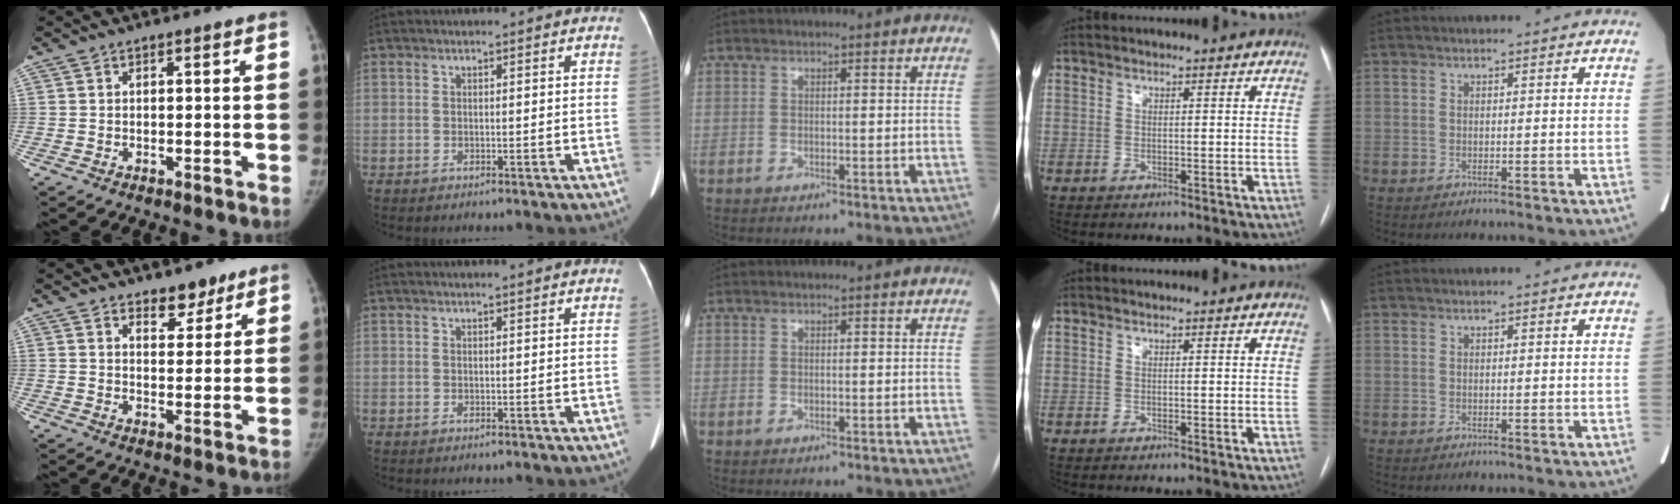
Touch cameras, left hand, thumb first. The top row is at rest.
{"thumb": {"total": 5.1, "force": [3.8, 2.7, 2.0], "torque": [0.003, -0.027, 0.059]}}